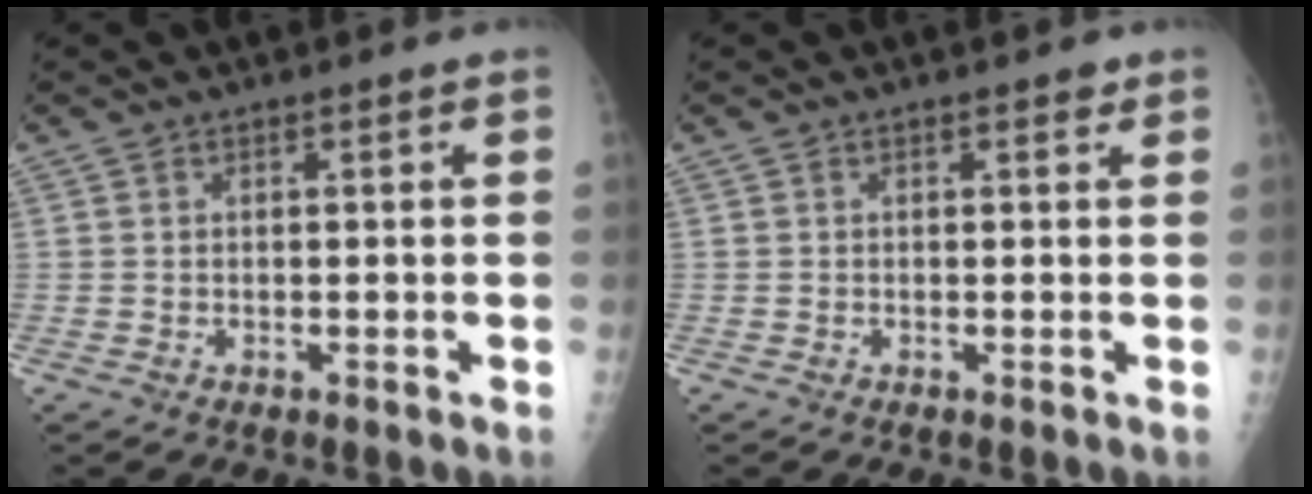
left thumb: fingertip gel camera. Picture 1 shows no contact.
{"total": 1.2, "force": [0.7, 0.5, 0.7], "torque": [-0.003, -0.002, 0.007]}